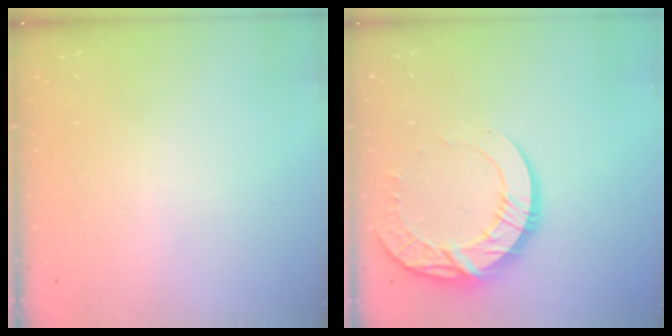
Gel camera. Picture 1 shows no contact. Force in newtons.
{"total": 14.4, "press": 14.4, "slide": 1.4}